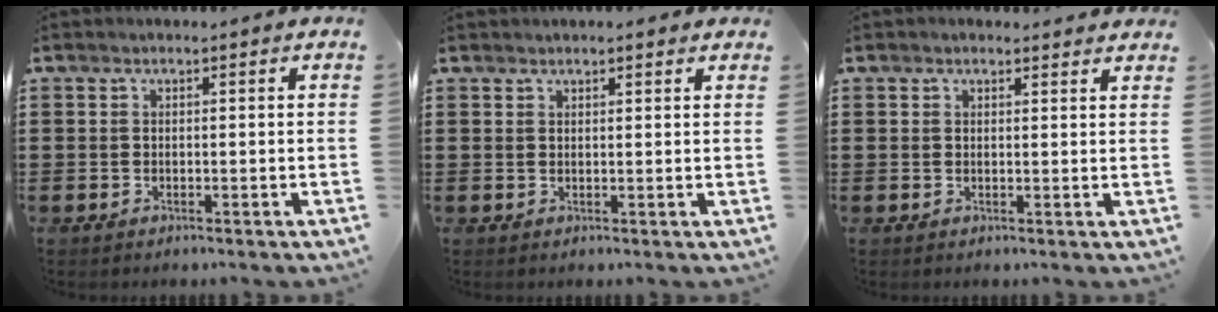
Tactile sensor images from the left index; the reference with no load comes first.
{"total": 1.4, "force": [1.3, 0.2, 0.6], "torque": [-0.013, 0.002, 0.025]}
{"total": 1.2, "force": [1.1, 0.3, 0.1], "torque": [-0.006, 0.003, 0.022]}